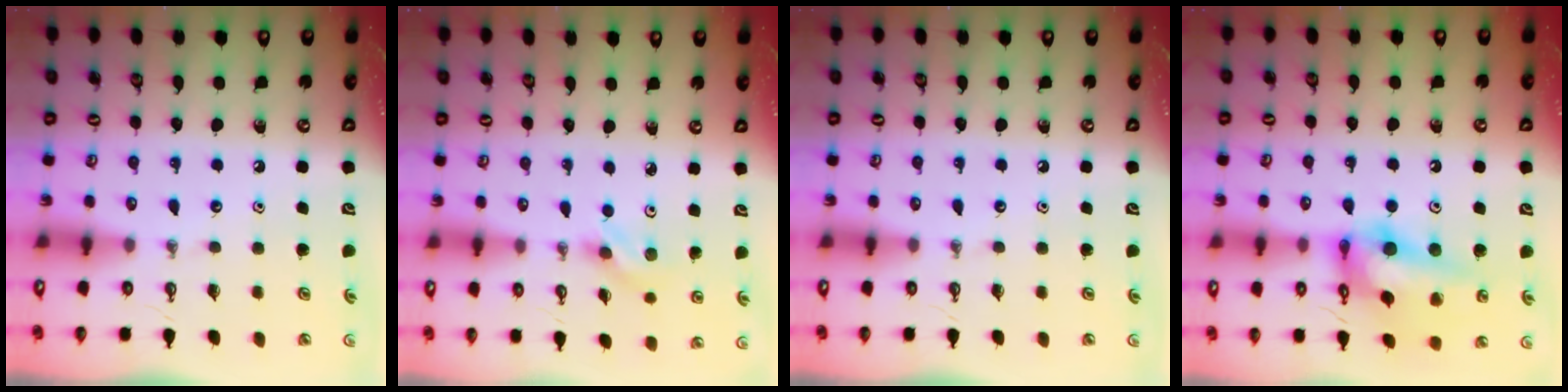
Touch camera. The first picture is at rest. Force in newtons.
{"total": 2.8, "press": 2.5, "slide": 1.3}
{"total": 0.0}
{"total": 17.0, "press": 16.9, "slide": 1.2}